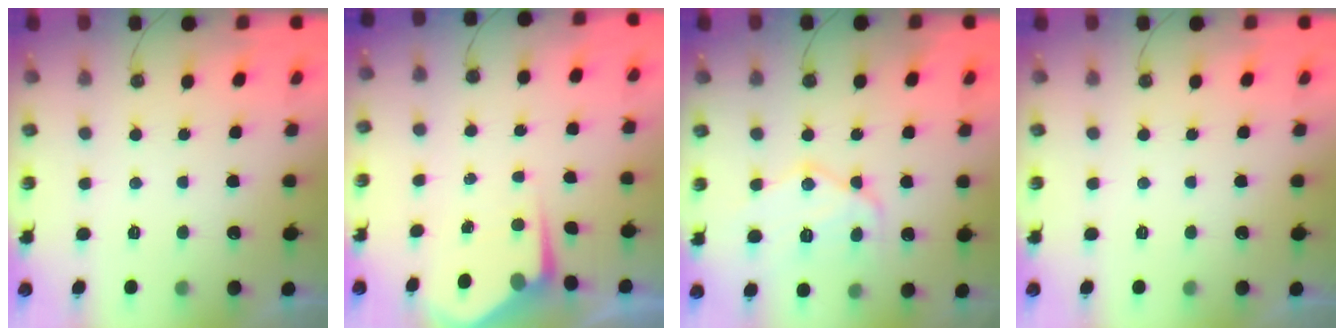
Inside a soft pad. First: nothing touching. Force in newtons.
{"total": 4.4, "press": 4.4, "slide": 0.4}
{"total": 14.6, "press": 14.6, "slide": 1.3}
{"total": 0.0}